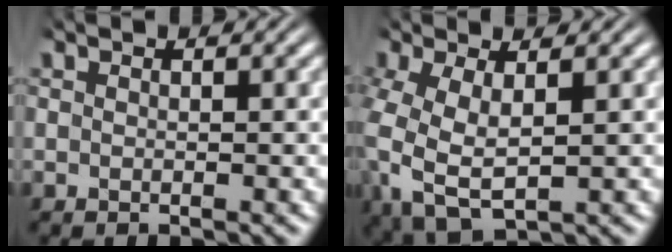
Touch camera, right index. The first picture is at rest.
{"total": 7.6, "force": [-1.3, 5.7, 4.8], "torque": [-0.140, -0.036, -0.004]}